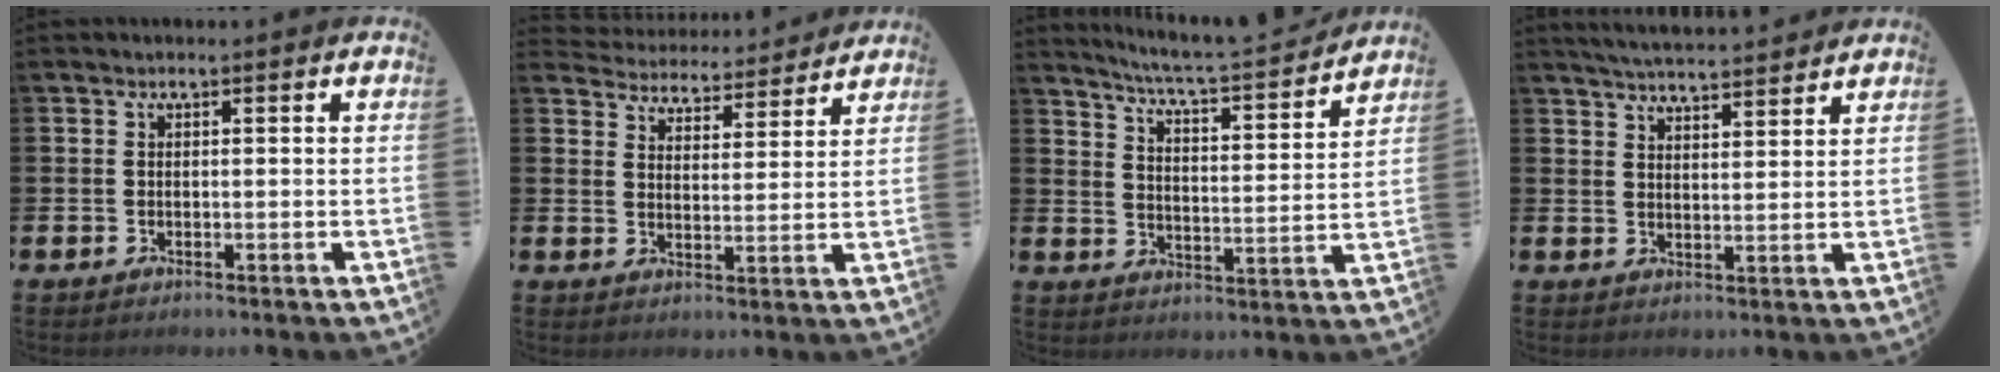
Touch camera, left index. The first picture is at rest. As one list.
[{"total": 4.8, "force": [4.7, 0.8, -0.4], "torque": [-0.013, -0.041, 0.082]}, {"total": 5.9, "force": [5.7, -0.5, 1.4], "torque": [-0.052, -0.053, 0.092]}, {"total": 4.7, "force": [4.7, 0.0, 0.4], "torque": [-0.015, -0.032, 0.083]}]